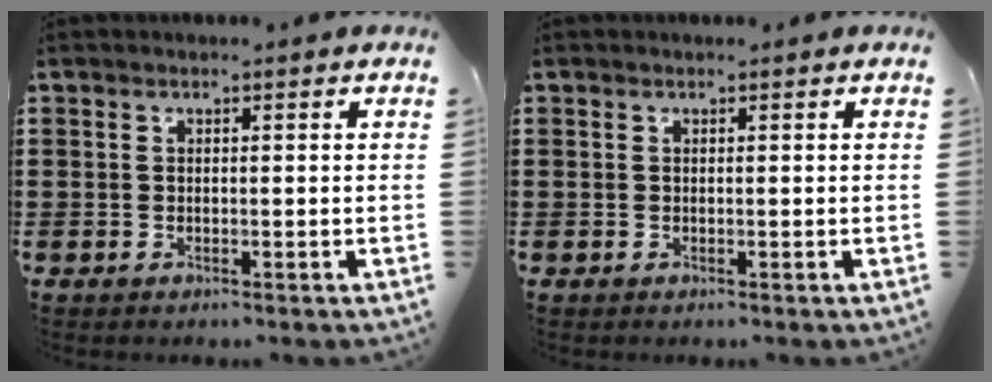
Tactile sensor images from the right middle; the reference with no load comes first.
{"total": 0.0}